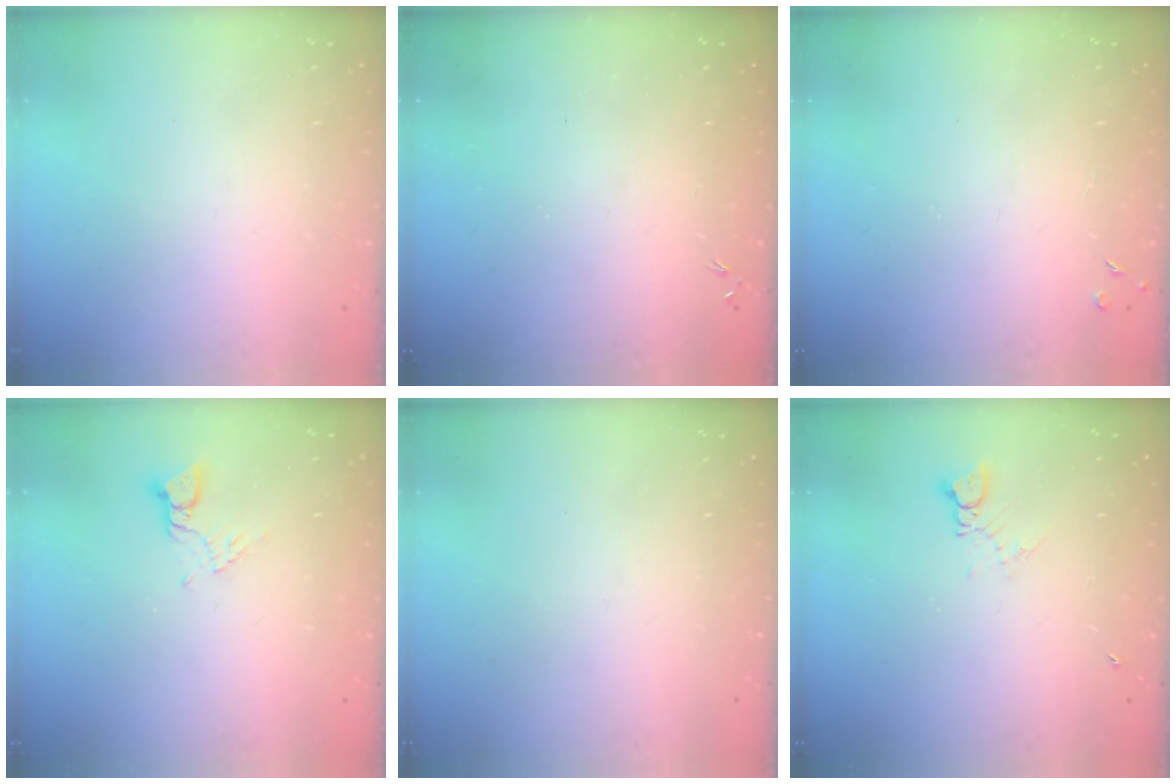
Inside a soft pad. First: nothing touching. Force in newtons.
{"total": 0.0}
{"total": 2.8, "press": 2.7, "slide": 0.5}
{"total": 2.6, "press": 2.6, "slide": 0.1}
{"total": 0.0}
{"total": 2.2, "press": 2.2, "slide": 0.1}